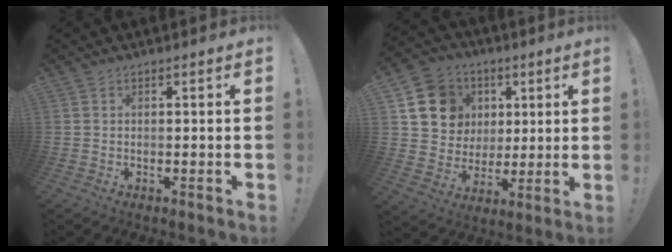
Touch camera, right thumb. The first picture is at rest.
{"total": 12.8, "force": [4.6, 11.5, 3.4], "torque": [-0.051, -0.014, 0.104]}